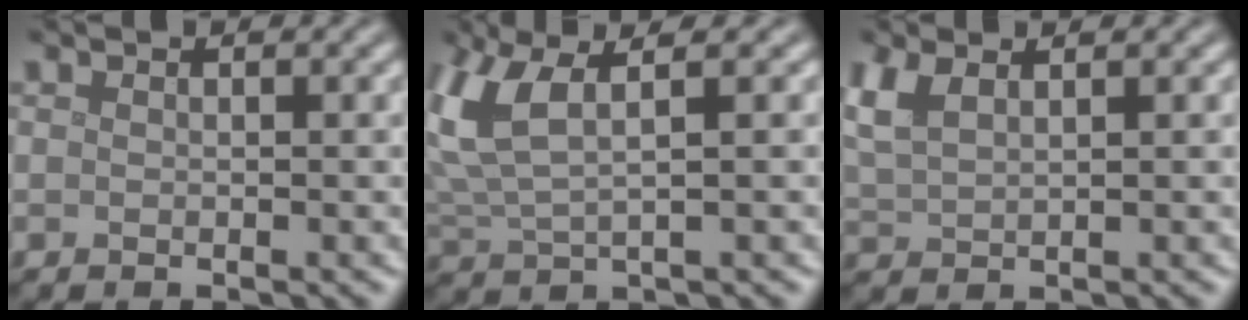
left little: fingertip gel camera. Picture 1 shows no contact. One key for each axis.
{"total": 5.8, "fx": 2.5, "fy": 2.0, "fz": 4.8, "tx": -0.124, "ty": 0.009, "tz": 0.052}
{"total": 3.0, "fx": 1.8, "fy": 1.3, "fz": 2.0, "tx": -0.056, "ty": 0.010, "tz": 0.040}